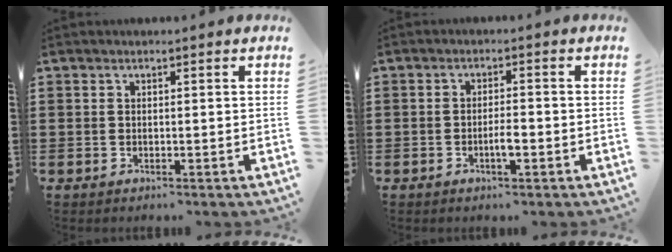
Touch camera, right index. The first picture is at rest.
{"total": 2.8, "force": [-1.1, 0.6, 2.5], "torque": [-0.045, 0.003, -0.019]}